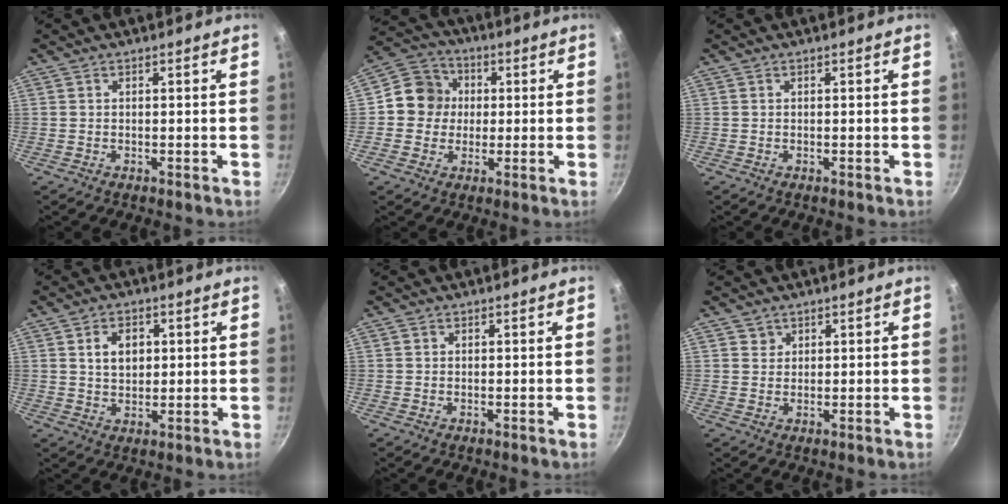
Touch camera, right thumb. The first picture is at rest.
{"total": 9.1, "force": [0.5, 8.5, 3.1], "torque": [-0.014, 0.017, -0.012]}
{"total": 0.0}
{"total": 5.7, "force": [1.5, 4.1, 3.8], "torque": [-0.045, -0.003, 0.027]}
{"total": 0.6, "force": [0.2, 0.6, 0.1], "torque": [0.001, 0.003, 0.001]}
{"total": 2.0, "force": [1.0, 1.7, 0.1], "torque": [0.017, 0.003, 0.014]}